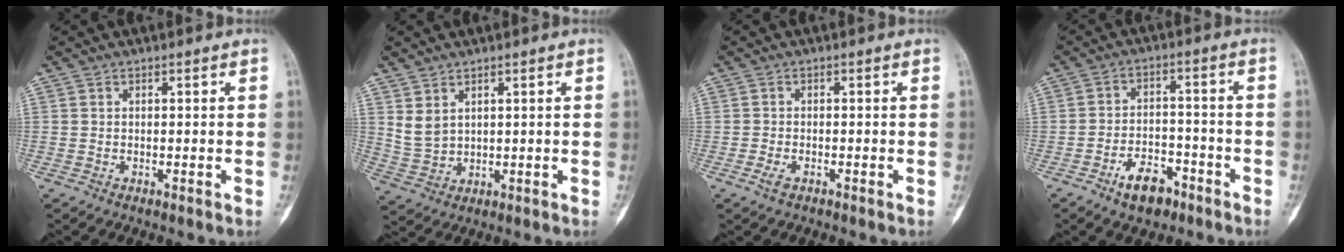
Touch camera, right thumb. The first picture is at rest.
{"total": 4.3, "force": [2.2, 2.7, 2.6], "torque": [-0.044, -0.013, 0.057]}
{"total": 1.9, "force": [-1.1, 0.8, 1.3], "torque": [-0.031, 0.001, -0.023]}
{"total": 7.6, "force": [-4.8, 4.1, 4.2], "torque": [-0.054, 0.037, -0.080]}